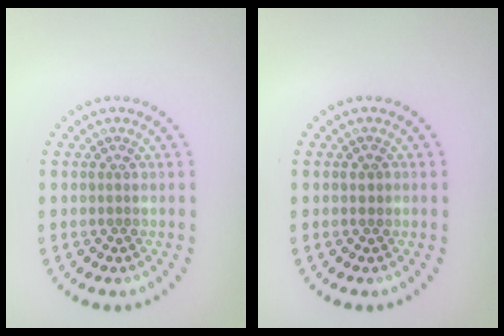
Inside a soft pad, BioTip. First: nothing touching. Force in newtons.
{"total": 0.8, "press": 0.7, "slide": 0.3}